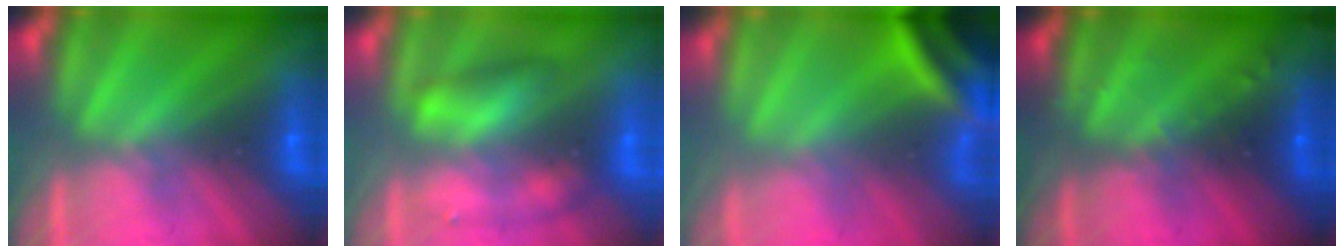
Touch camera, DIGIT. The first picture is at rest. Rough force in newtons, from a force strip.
{"total": 2.5}
{"total": 3.7}
{"total": 2.9}